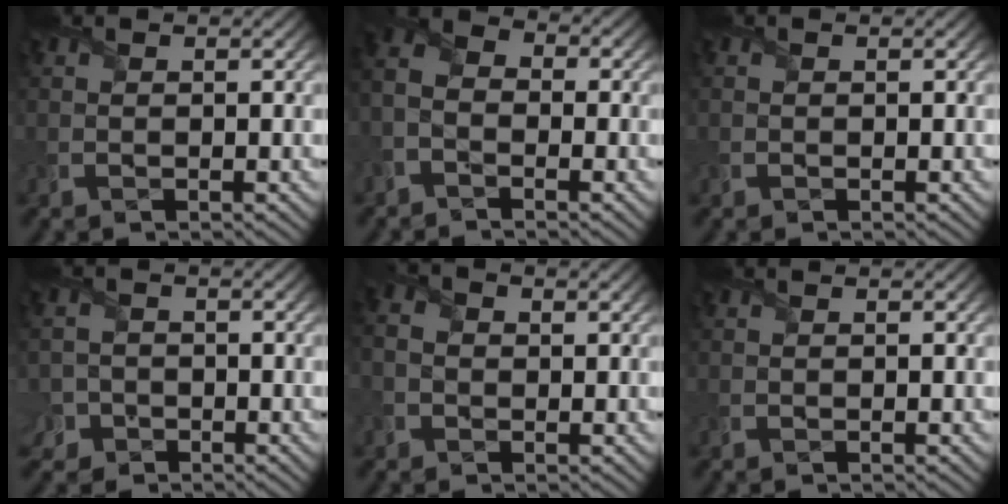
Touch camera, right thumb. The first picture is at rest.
{"total": 4.8, "force": [-2.4, 3.2, 2.7], "torque": [-0.064, -0.001, -0.057]}
{"total": 0.0}
{"total": 4.3, "force": [-2.5, 3.4, 0.6], "torque": [-0.015, -0.006, -0.059]}
{"total": 2.5, "force": [-0.2, 2.1, 1.4], "torque": [-0.036, 0.004, -0.009]}
{"total": 0.0}